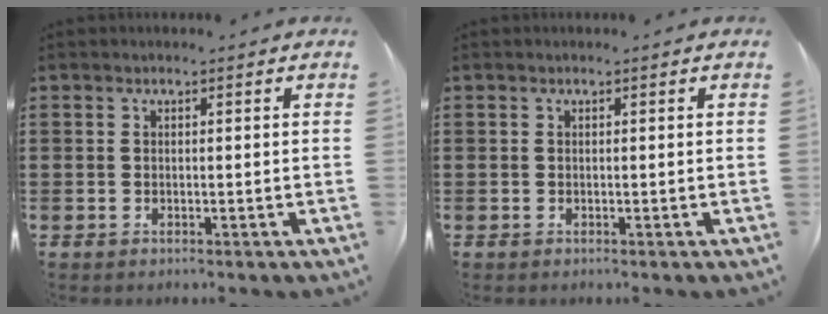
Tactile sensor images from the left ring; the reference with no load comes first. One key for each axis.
{"total": 0.0}